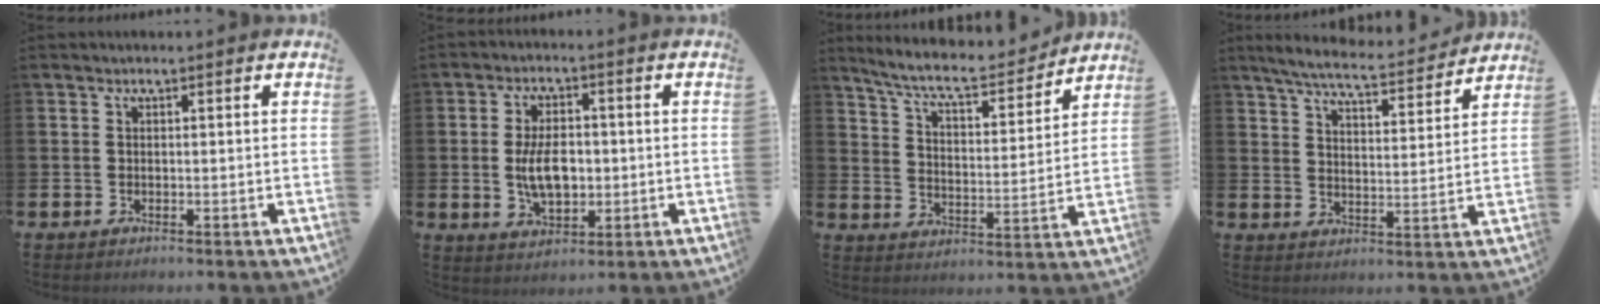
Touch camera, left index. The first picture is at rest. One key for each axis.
{"total": 6.3, "fx": -0.3, "fy": 3.5, "fz": 5.2, "tx": -0.092, "ty": 0.002, "tz": -0.008}
{"total": 8.0, "fx": 7.4, "fy": 1.3, "fz": 2.8, "tx": -0.079, "ty": -0.052, "tz": 0.125}
{"total": 6.8, "fx": 6.4, "fy": 0.7, "fz": 2.2, "tx": -0.060, "ty": -0.042, "tz": 0.108}